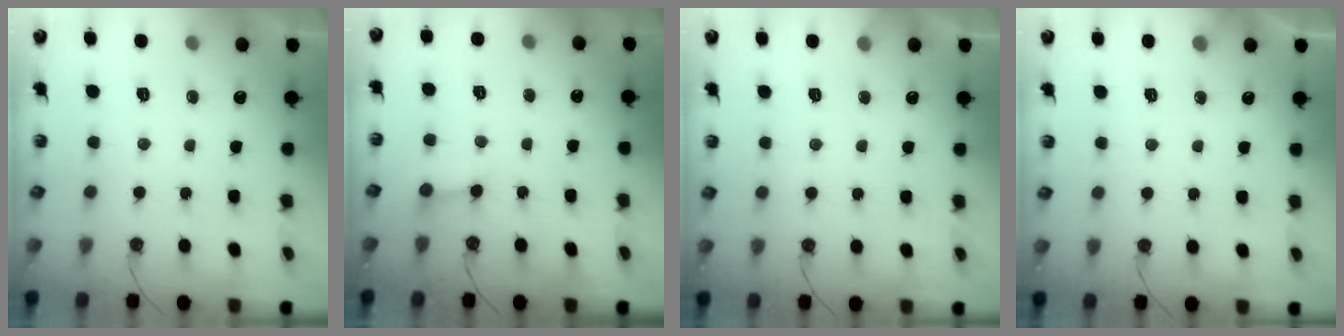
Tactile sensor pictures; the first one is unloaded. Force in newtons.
{"total": 3.9, "press": 3.9, "slide": 0.2}
{"total": 5.0, "press": 5.0, "slide": 0.3}
{"total": 2.4, "press": 2.4, "slide": 0.1}